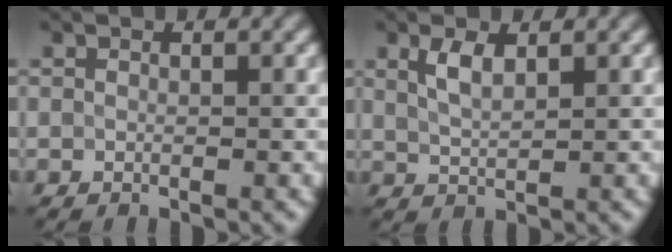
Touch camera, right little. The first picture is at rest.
{"total": 2.3, "force": [1.2, 0.9, 1.7], "torque": [-0.037, 0.002, 0.026]}